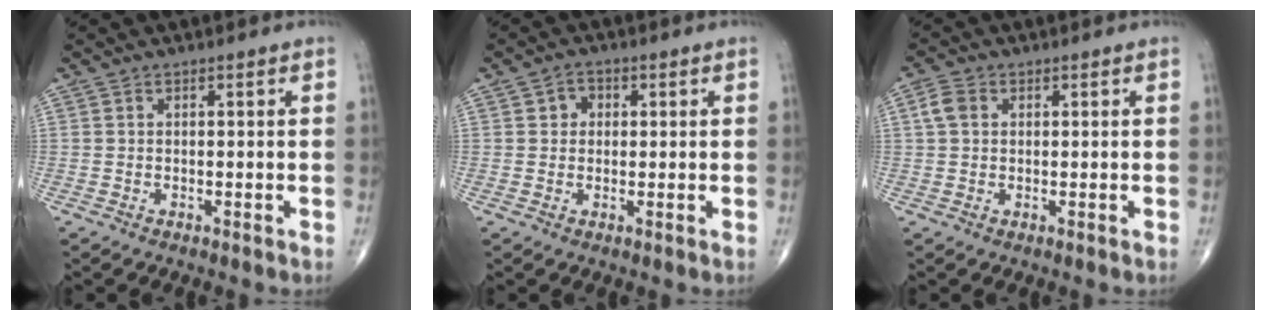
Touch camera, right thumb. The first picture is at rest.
{"total": 2.7, "force": [0.6, 2.3, 1.2], "torque": [0.000, 0.003, 0.004]}
{"total": 3.2, "force": [0.8, 2.5, 1.9], "torque": [-0.040, 0.009, 0.012]}